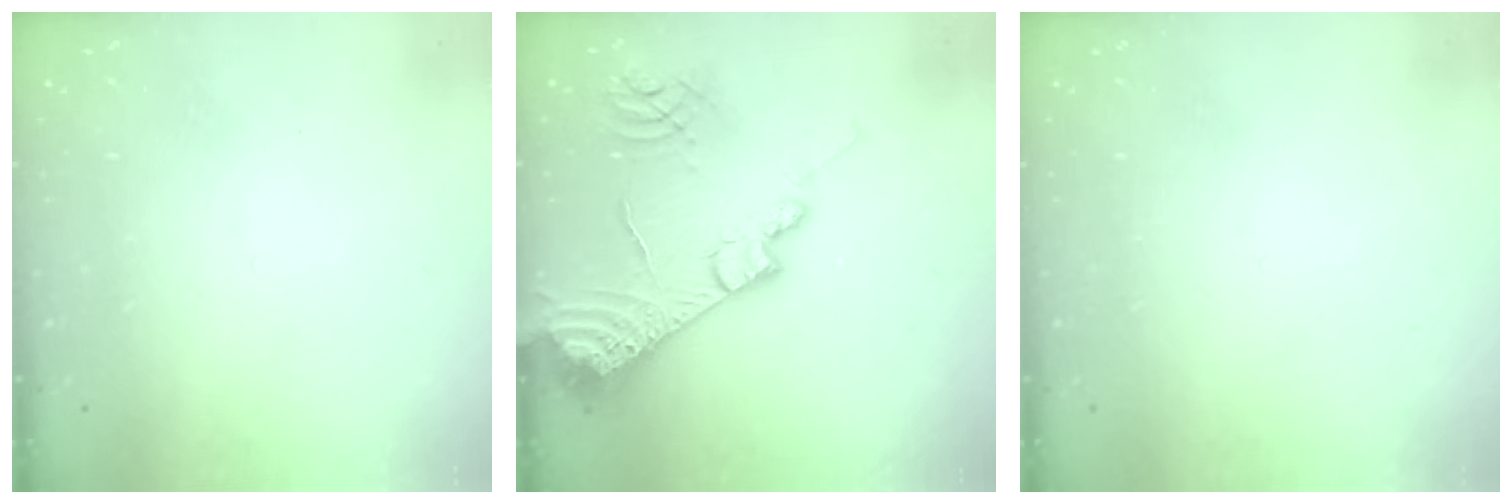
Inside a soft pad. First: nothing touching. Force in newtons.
{"total": 17.0, "press": 16.9, "slide": 1.8}
{"total": 0.0}